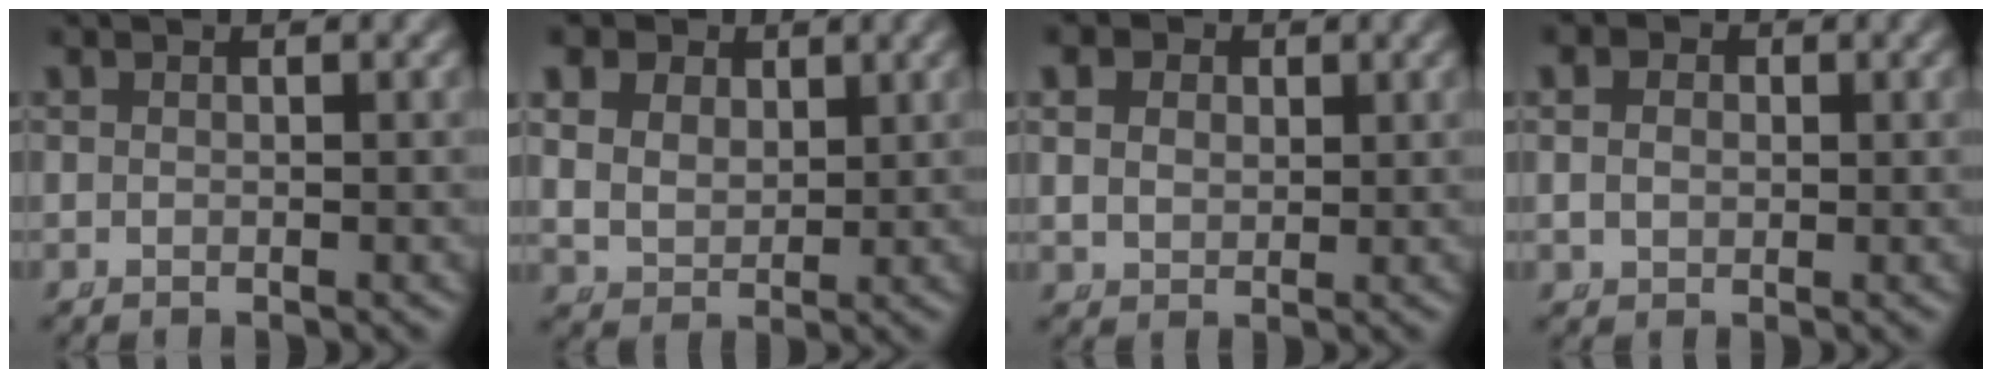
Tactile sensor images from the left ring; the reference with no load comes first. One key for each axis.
{"total": 6.6, "fx": 1.9, "fy": 5.6, "fz": 2.9, "tx": -0.074, "ty": -0.018, "tz": 0.039}
{"total": 4.3, "fx": 1.2, "fy": 3.6, "fz": 1.9, "tx": -0.043, "ty": -0.009, "tz": 0.027}
{"total": 2.5, "fx": 0.4, "fy": 2.2, "fz": 1.1, "tx": -0.025, "ty": -0.007, "tz": 0.012}